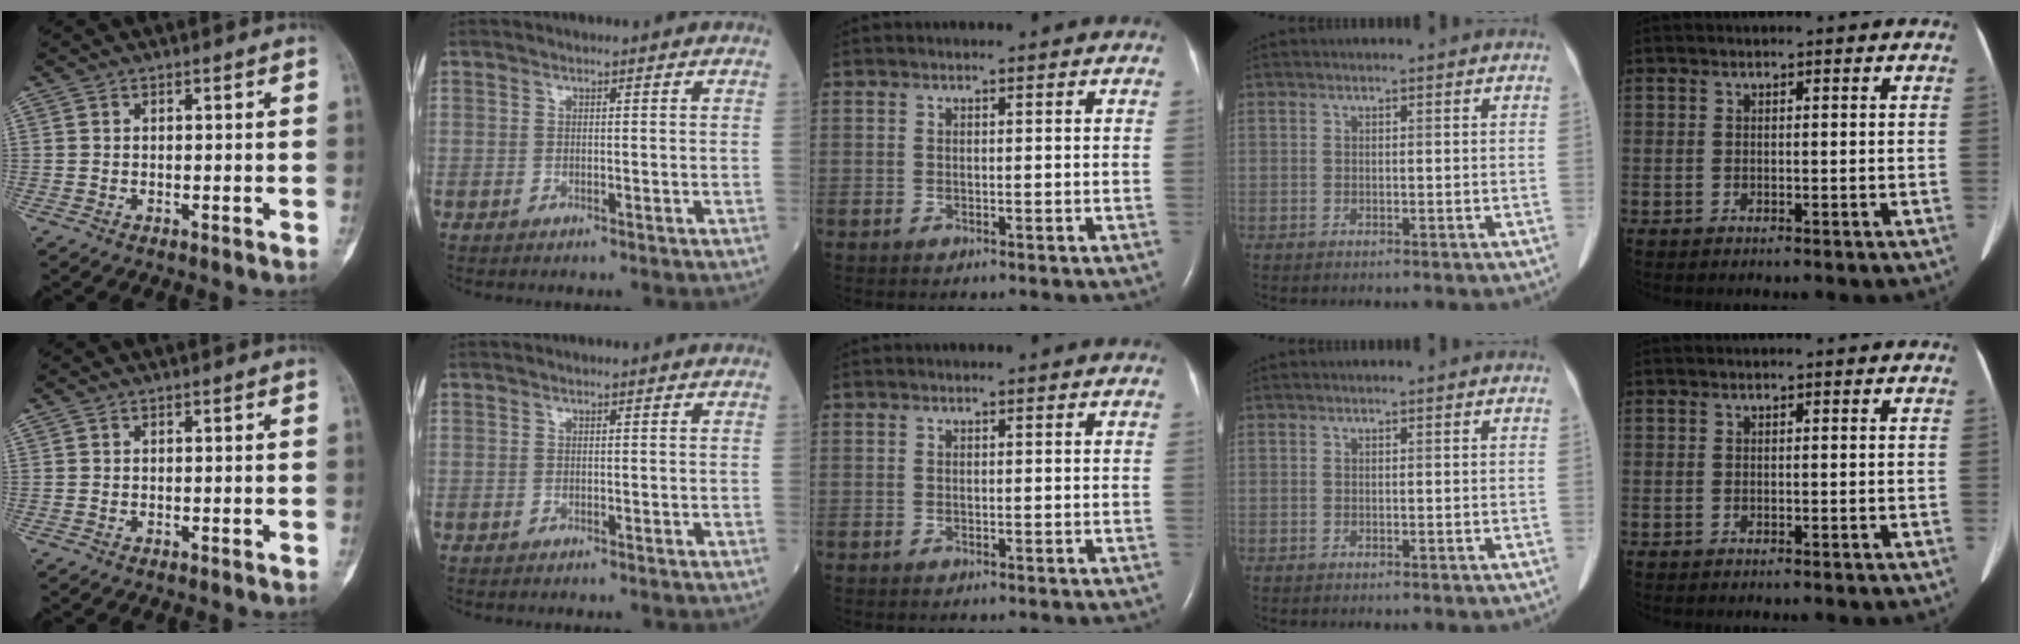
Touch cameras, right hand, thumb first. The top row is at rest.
{}